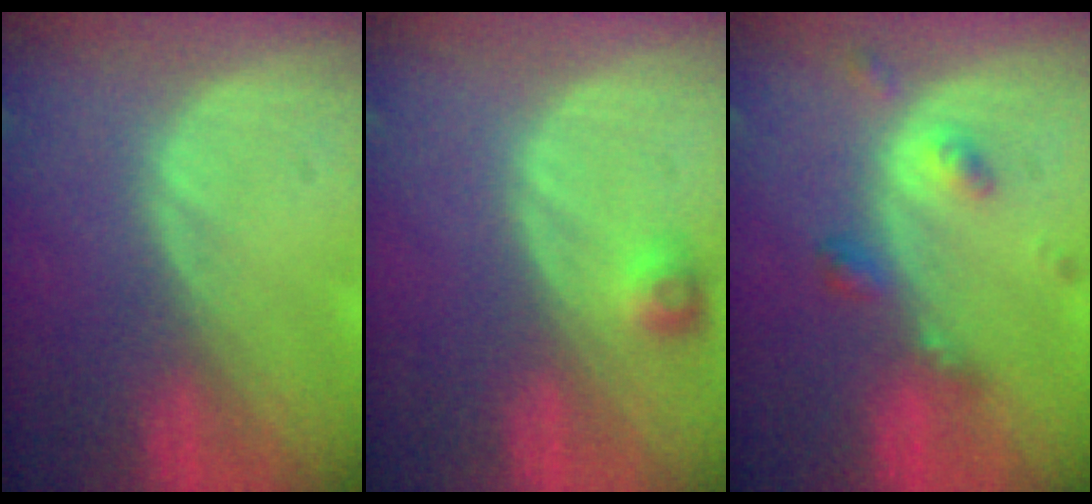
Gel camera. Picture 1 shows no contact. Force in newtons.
{"total": 2.5, "press": 2.3, "slide": 1.0}
{"total": 4.6, "press": 4.1, "slide": 2.1}